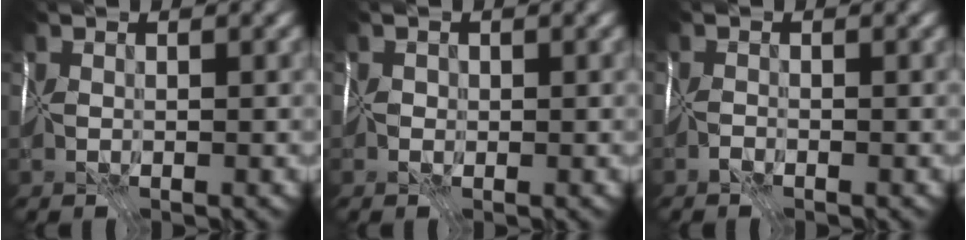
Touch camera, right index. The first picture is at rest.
{"total": 1.0, "force": [-0.1, 0.9, 0.3], "torque": [0.007, 0.004, -0.001]}
{"total": 1.6, "force": [-1.3, -0.6, -0.7], "torque": [0.025, -0.004, -0.029]}